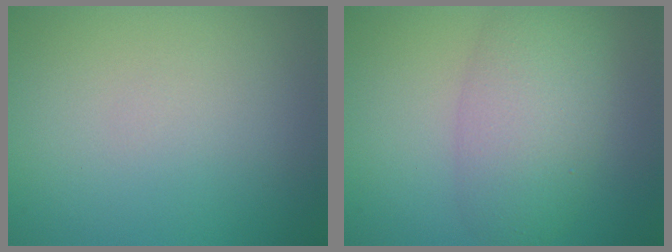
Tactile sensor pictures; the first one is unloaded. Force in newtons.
{"total": 5.6, "press": 5.6, "slide": 0.1}